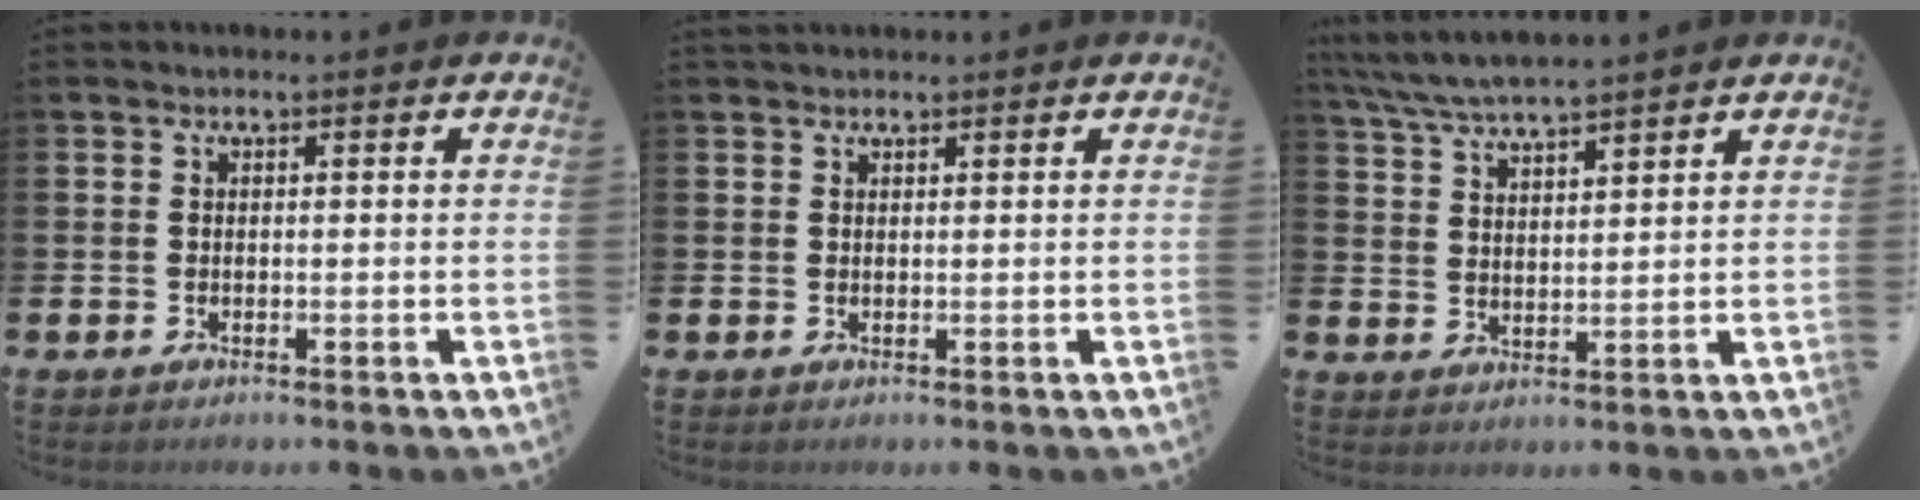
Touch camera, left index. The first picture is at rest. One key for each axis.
{"total": 1.0, "fx": 0.9, "fy": 0.3, "fz": 0.1, "tx": 0.008, "ty": -0.001, "tz": 0.015}
{"total": 5.5, "fx": 5.3, "fy": 0.4, "fz": 1.6, "tx": -0.055, "ty": -0.019, "tz": 0.096}